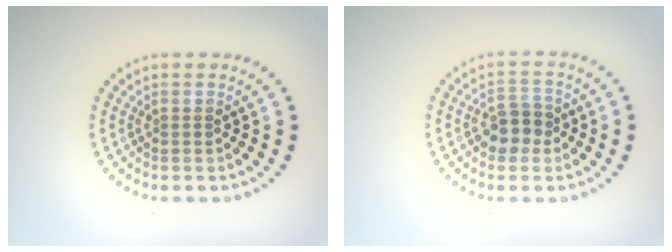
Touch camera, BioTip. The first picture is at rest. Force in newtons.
{"total": 2.7, "press": 2.5, "slide": 0.9}